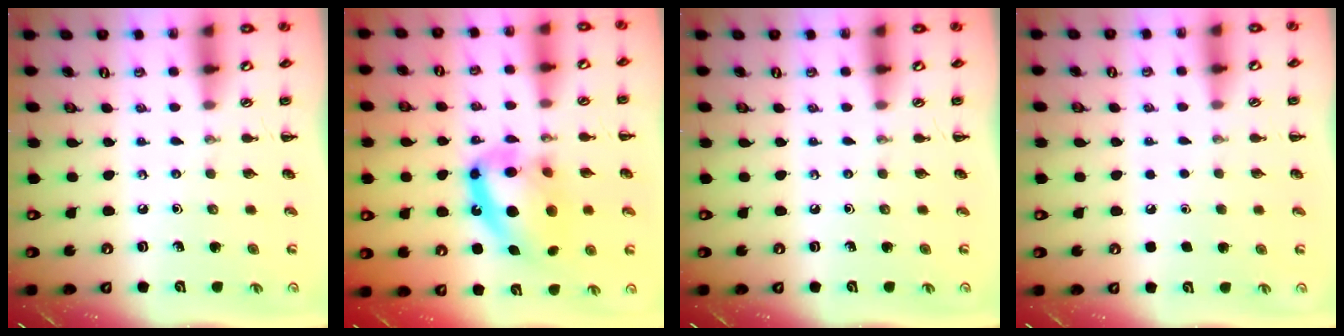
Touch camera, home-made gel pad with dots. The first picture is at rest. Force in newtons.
{"total": 15.6, "press": 15.1, "slide": 4.2}
{"total": 0.0}
{"total": 1.7, "press": 1.6, "slide": 0.1}